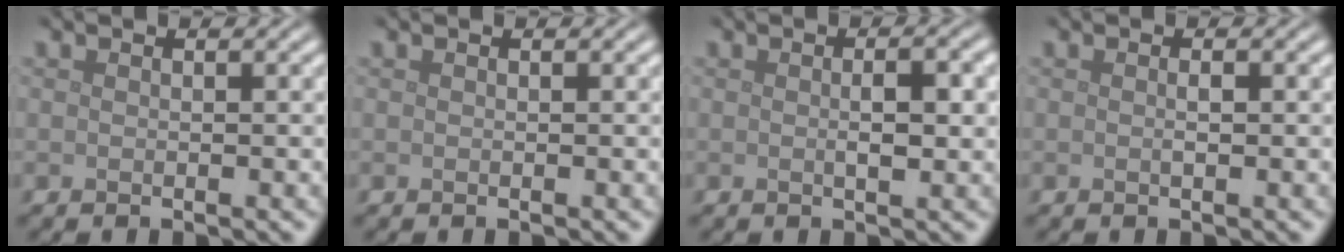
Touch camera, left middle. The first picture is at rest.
{"total": 0.0}
{"total": 2.5, "force": [0.0, 0.7, 2.4], "torque": [-0.040, -0.001, 0.000]}
{"total": 0.7, "force": [0.0, 0.1, 0.7], "torque": [-0.013, 0.000, 0.000]}